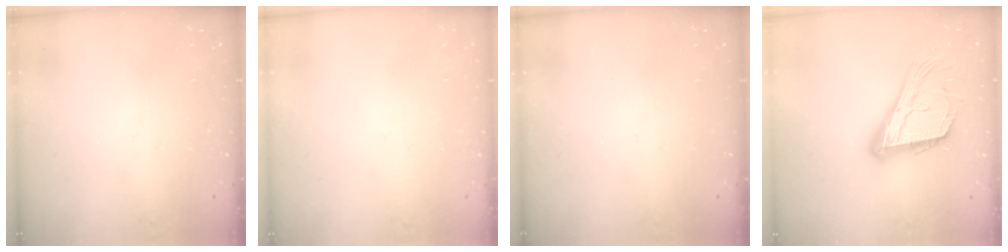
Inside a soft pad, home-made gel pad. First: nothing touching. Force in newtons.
{"total": 2.7, "press": 2.7, "slide": 0.3}
{"total": 0.0}
{"total": 21.0, "press": 20.9, "slide": 2.7}